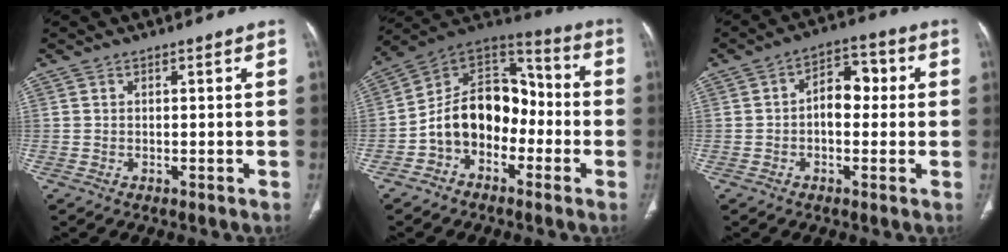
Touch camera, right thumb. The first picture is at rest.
{"total": 14.9, "force": [-3.9, 10.8, 9.4], "torque": [-0.122, 0.068, -0.080]}
{"total": 7.3, "force": [0.2, 4.6, 5.6], "torque": [-0.058, 0.021, -0.008]}